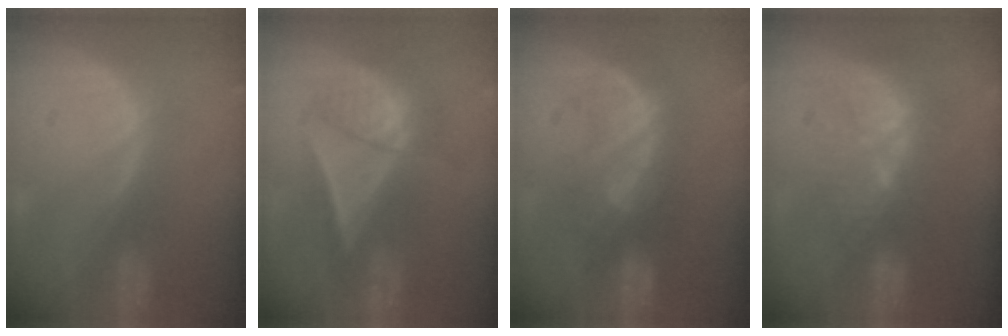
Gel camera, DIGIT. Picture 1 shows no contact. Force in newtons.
{"total": 6.4, "press": 6.1, "slide": 2.1}
{"total": 7.8, "press": 7.7, "slide": 1.6}
{"total": 10.2, "press": 8.8, "slide": 5.0}